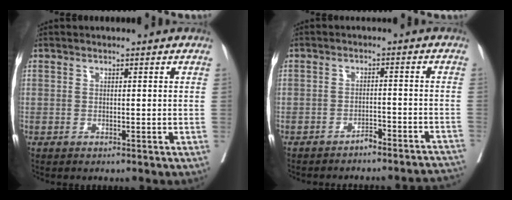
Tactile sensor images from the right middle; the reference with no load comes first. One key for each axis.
{"total": 8.3, "fx": -7.9, "fy": 1.3, "fz": 1.9, "tx": 0.004, "ty": 0.012, "tz": -0.094}